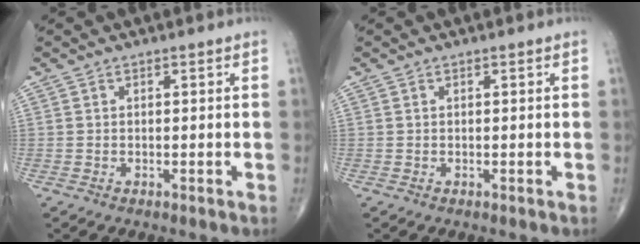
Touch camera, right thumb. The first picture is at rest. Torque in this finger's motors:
{"motor_torque": [0.06, -0.09, -0.17, -0.06, 0.04]}